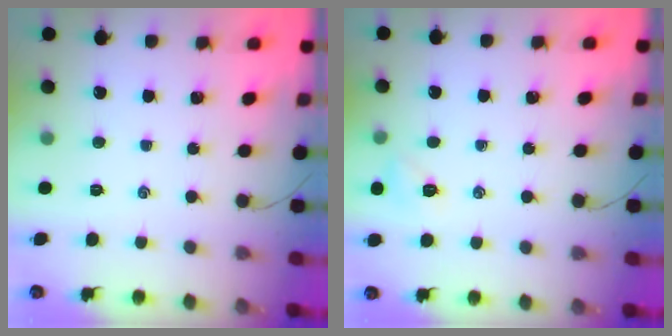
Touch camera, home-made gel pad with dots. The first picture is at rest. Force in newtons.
{"total": 5.1, "press": 4.8, "slide": 1.5}